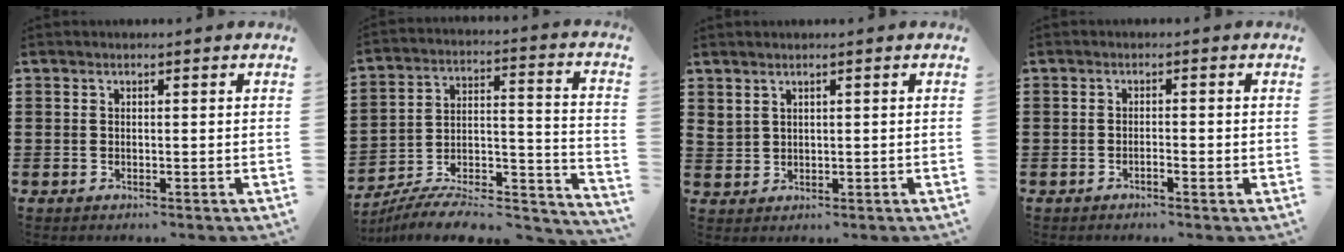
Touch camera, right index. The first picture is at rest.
{"total": 9.1, "force": [-8.3, 1.6, 3.4], "torque": [-0.041, 0.010, -0.160]}
{"total": 1.7, "force": [1.4, 0.9, 0.4], "torque": [-0.013, 0.002, 0.028]}
{"total": 1.2, "force": [-0.7, 0.1, 0.9], "torque": [-0.016, -0.004, -0.013]}